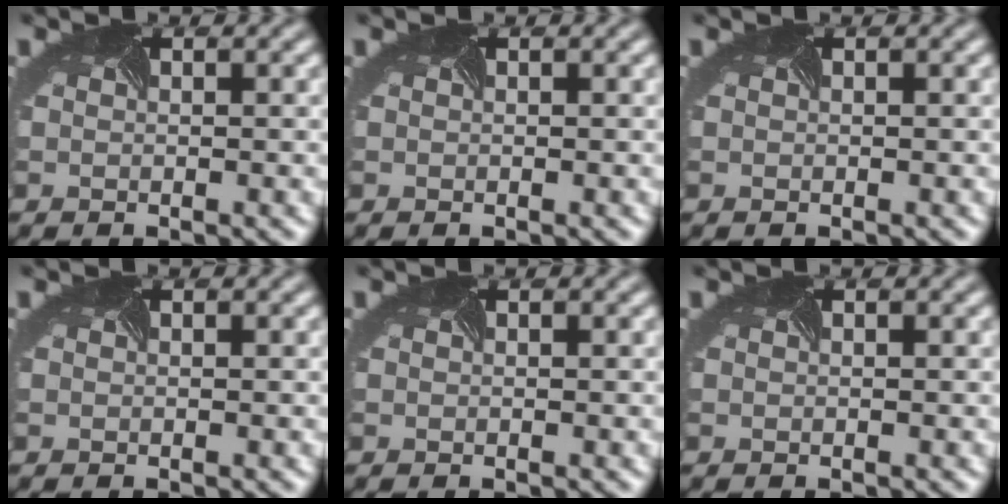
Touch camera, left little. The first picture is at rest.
{"total": 0.0}
{"total": 0.0}
{"total": 0.0}
{"total": 0.0}
{"total": 0.0}